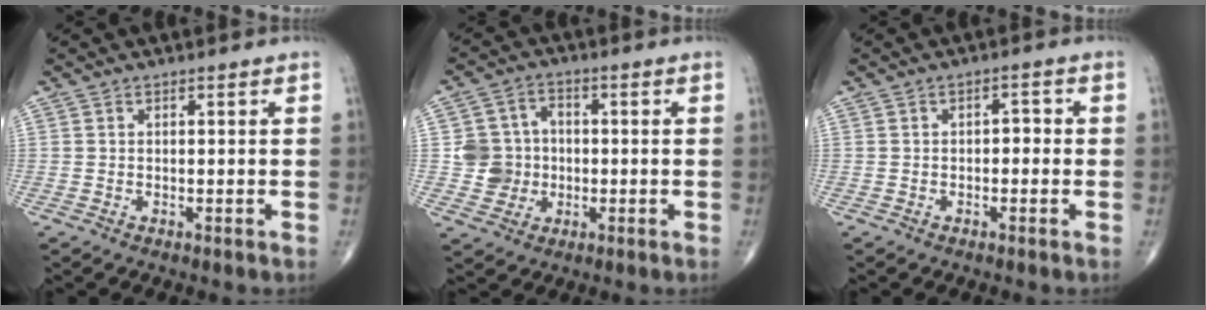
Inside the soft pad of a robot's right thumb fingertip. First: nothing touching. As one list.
[{"total": 7.4, "force": [-0.7, 7.0, 2.3], "torque": [-0.010, 0.013, -0.014]}, {"total": 2.1, "force": [-0.3, 1.3, 1.6], "torque": [-0.008, 0.009, -0.011]}]